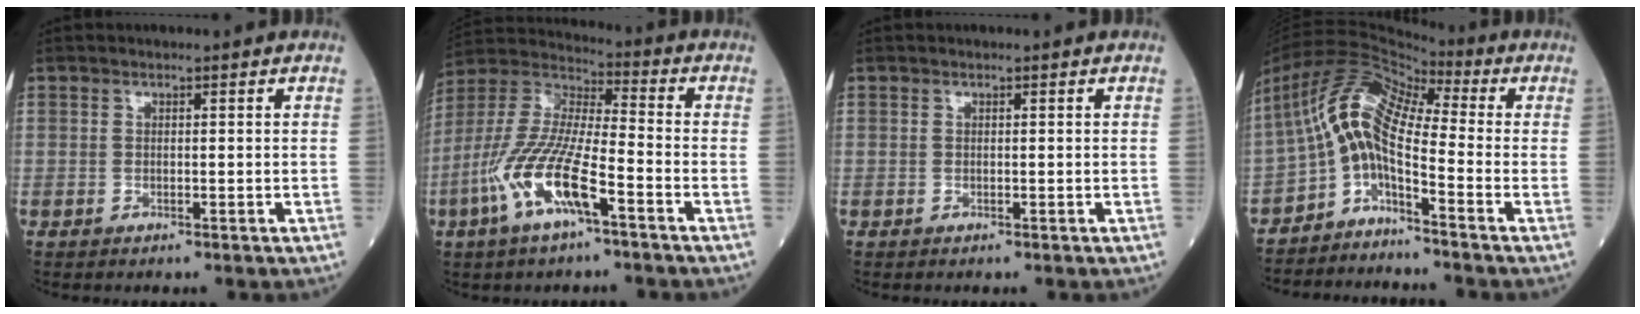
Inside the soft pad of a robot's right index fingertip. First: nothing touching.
{"total": 13.8, "force": [-6.1, 2.8, 12.0], "torque": [-0.263, -0.005, -0.121]}
{"total": 0.0}
{"total": 9.5, "force": [-2.8, 3.2, 8.5], "torque": [-0.173, 0.042, -0.056]}